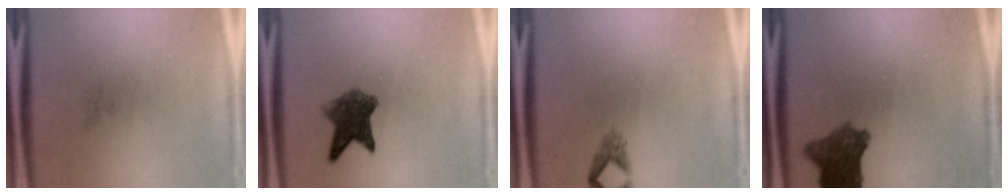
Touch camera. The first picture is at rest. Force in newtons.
{"total": 6.3}
{"total": 1.3}
{"total": 7.3}